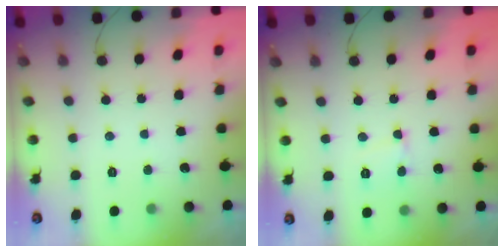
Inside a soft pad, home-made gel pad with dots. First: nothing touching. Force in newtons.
{"total": 3.2, "press": 3.2, "slide": 0.3}